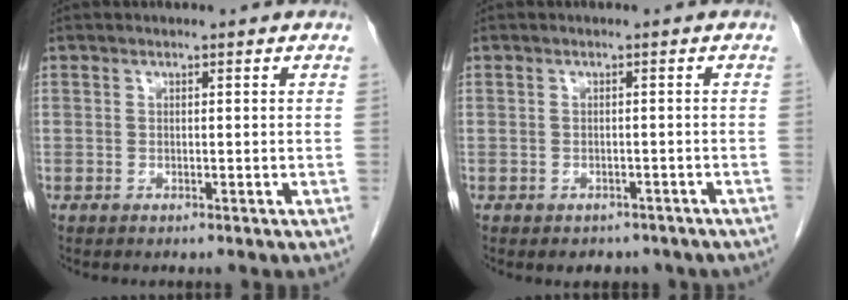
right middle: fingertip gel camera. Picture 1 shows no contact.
{"total": 4.0, "force": [-3.2, 2.2, 0.9], "torque": [-0.007, 0.005, -0.033]}